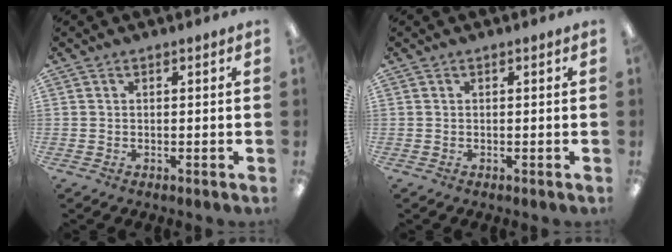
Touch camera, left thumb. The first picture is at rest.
{"total": 0.0}